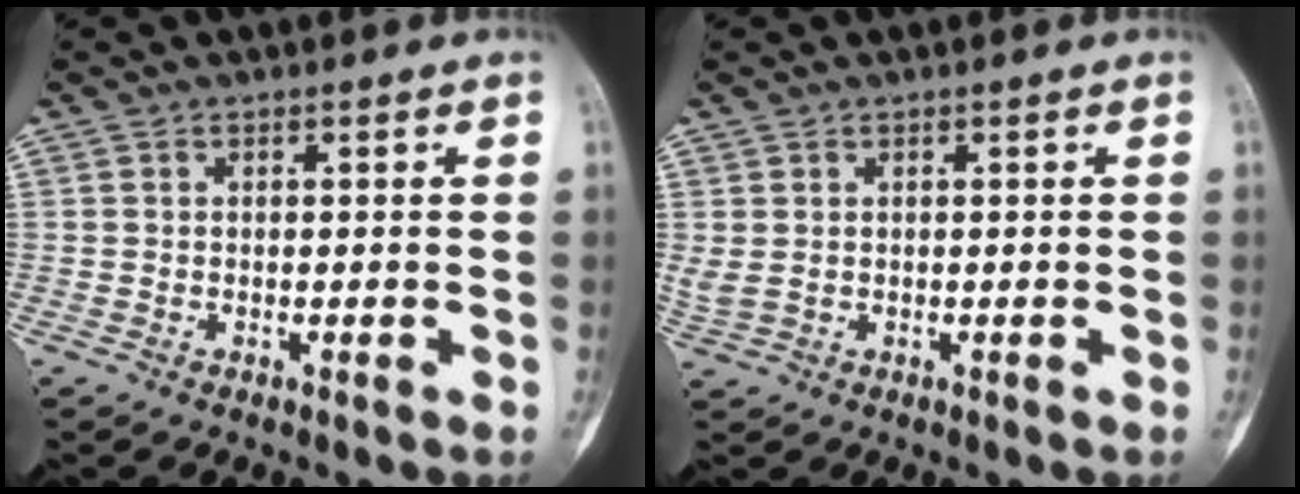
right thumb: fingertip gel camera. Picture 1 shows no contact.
{"total": 2.0, "force": [0.3, 1.3, 1.5], "torque": [-0.047, 0.004, 0.013]}